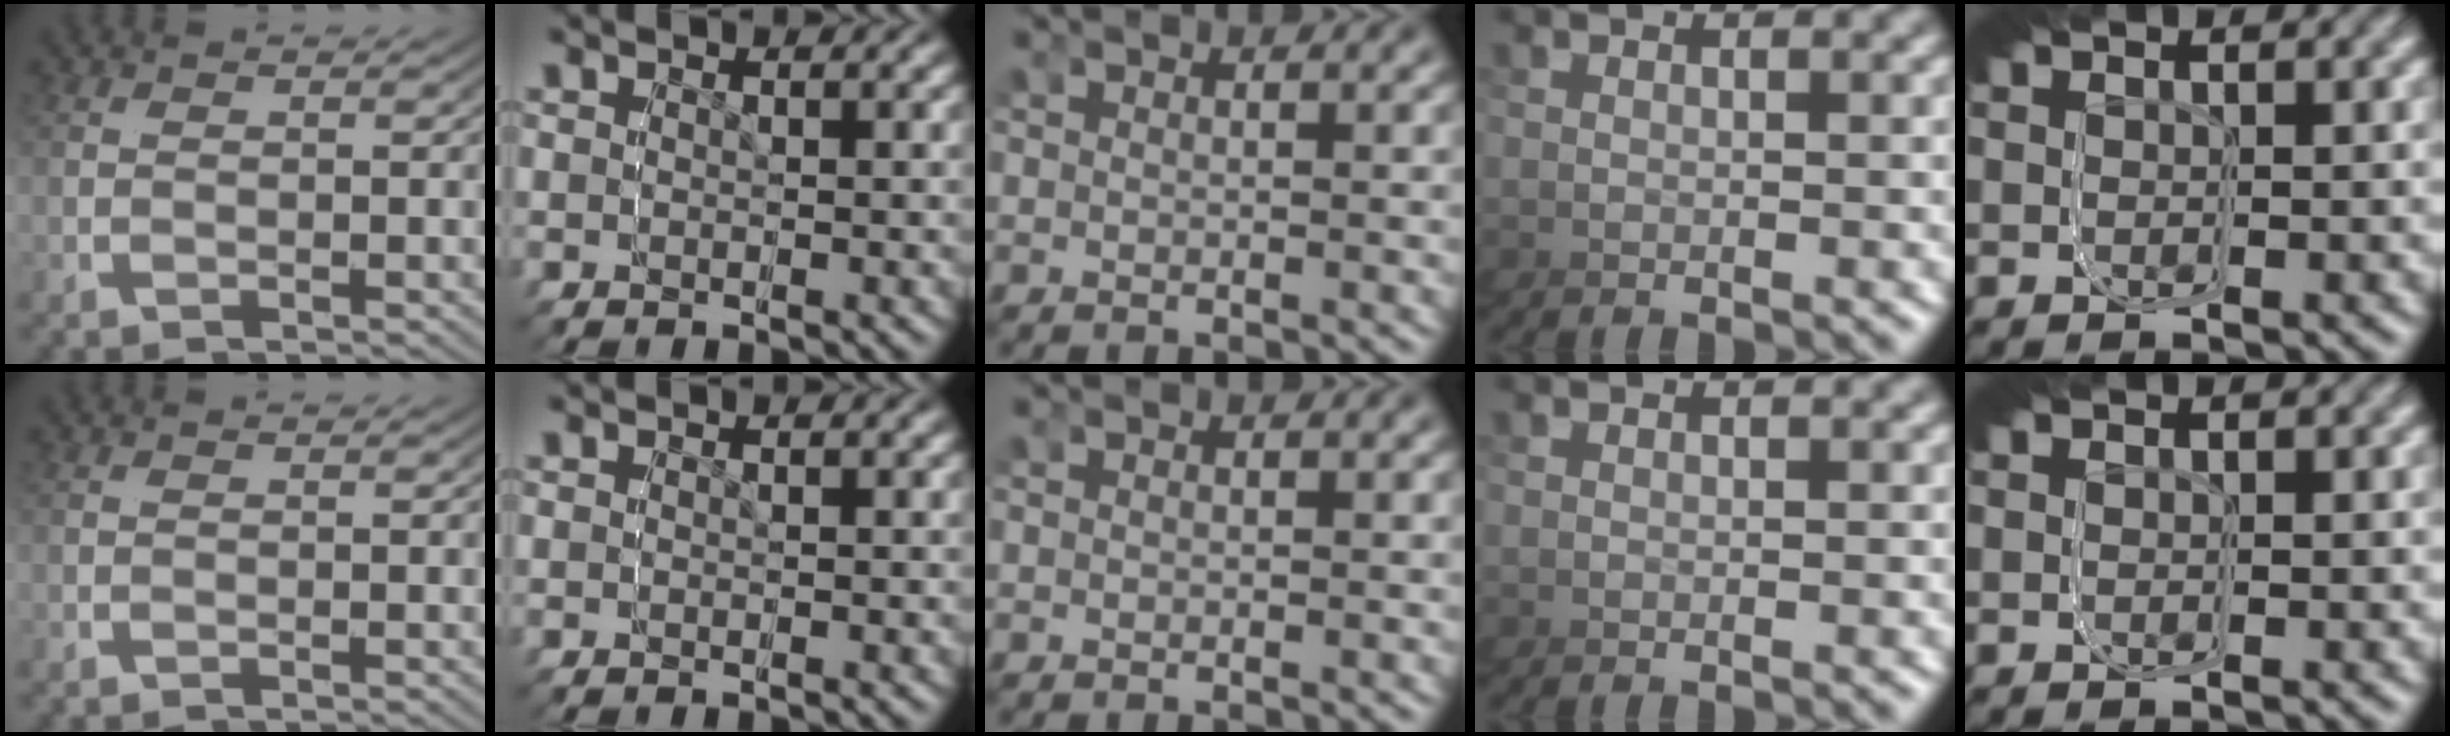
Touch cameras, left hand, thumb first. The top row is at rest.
{}